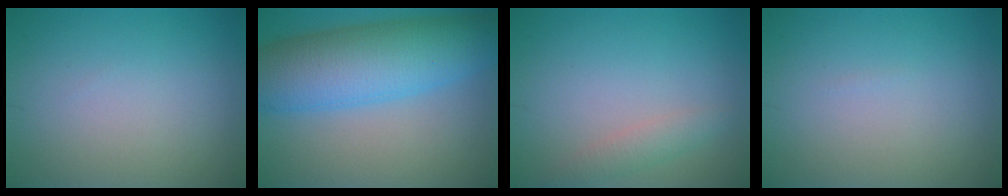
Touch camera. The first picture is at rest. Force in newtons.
{"total": 10.3, "press": 10.3, "slide": 0.2}
{"total": 1.7, "press": 1.7, "slide": 0.1}
{"total": 0.0}